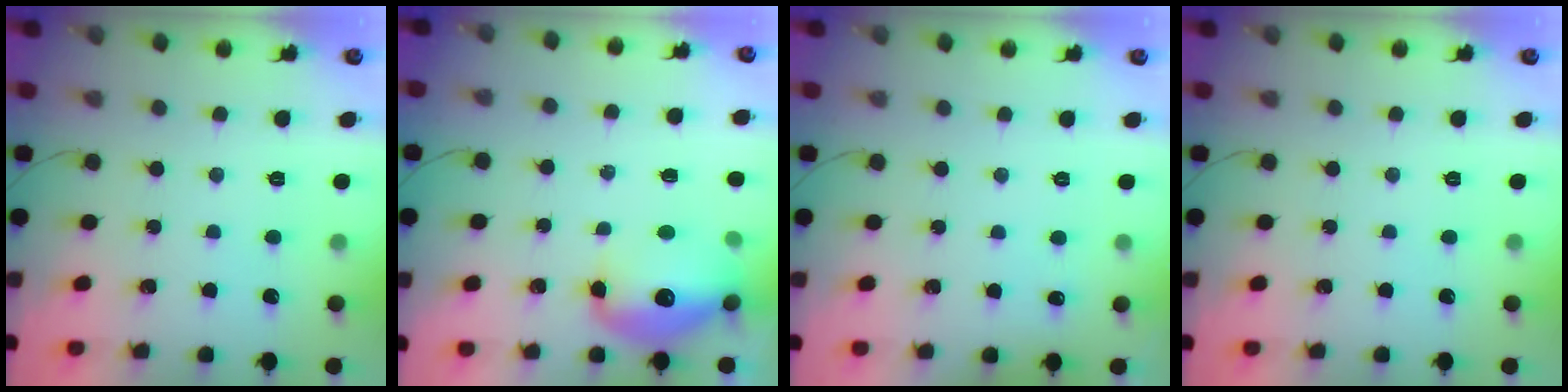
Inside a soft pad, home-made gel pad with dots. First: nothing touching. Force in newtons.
{"total": 13.9, "press": 13.5, "slide": 3.0}
{"total": 10.2, "press": 1.6, "slide": 10.1}
{"total": 0.0}